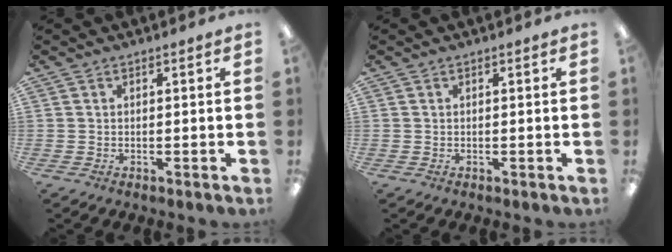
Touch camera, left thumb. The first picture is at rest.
{"total": 0.0}